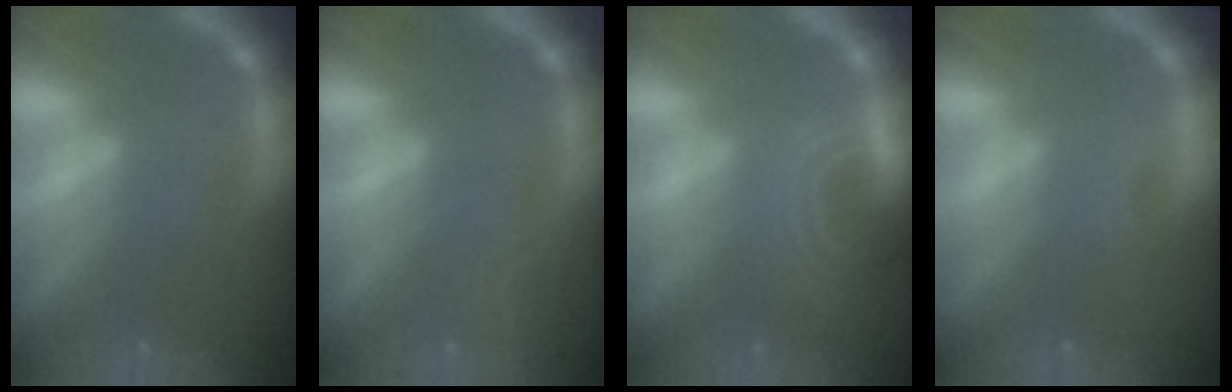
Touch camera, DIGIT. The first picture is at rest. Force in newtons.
{"total": 2.4}
{"total": 5.5}
{"total": 0.9}